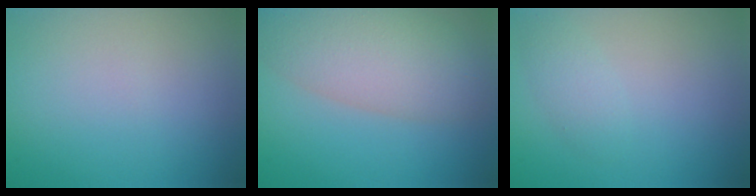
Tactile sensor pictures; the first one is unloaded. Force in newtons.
{"total": 7.9, "press": 7.9, "slide": 0.6}
{"total": 1.6, "press": 1.6, "slide": 0.1}